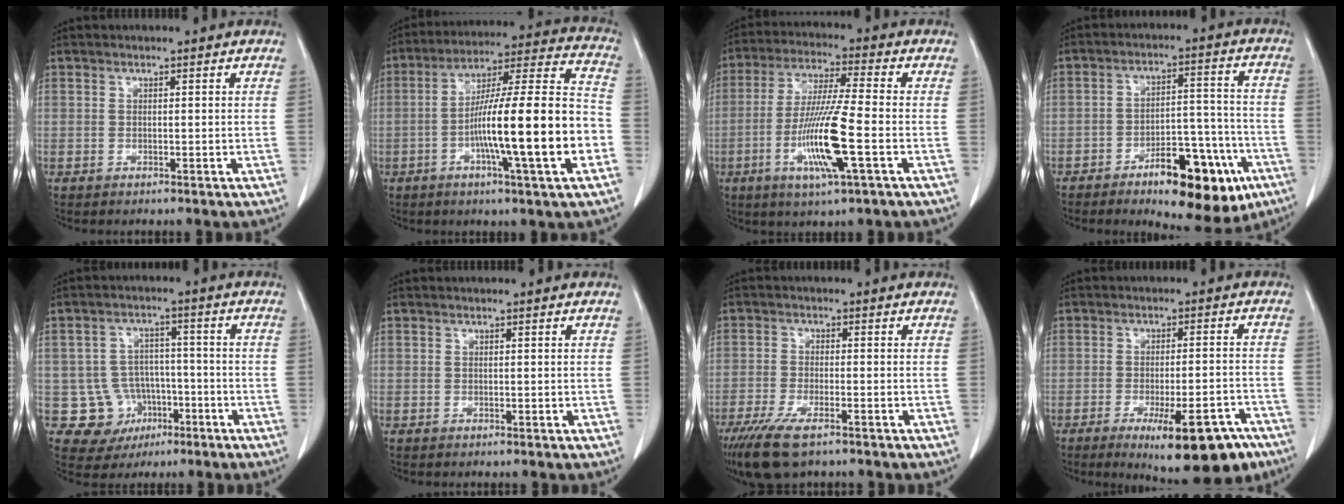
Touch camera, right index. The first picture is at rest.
{"total": 19.6, "force": [-4.9, 0.8, 19.0], "torque": [-0.289, 0.012, -0.079]}
{"total": 12.6, "force": [-3.6, 0.1, 12.0], "torque": [-0.239, -0.017, -0.072]}
{"total": 15.0, "force": [-8.5, 5.6, 11.0], "torque": [-0.129, 0.023, -0.117]}
{"total": 8.3, "force": [-2.7, 7.8, 1.2], "torque": [-0.016, 0.019, -0.030]}
{"total": 0.0}
{"total": 8.8, "force": [-6.0, 2.3, 6.0], "torque": [-0.105, -0.020, -0.097]}
{"total": 13.6, "force": [-8.9, 3.2, 9.8], "torque": [-0.094, 0.003, -0.122]}